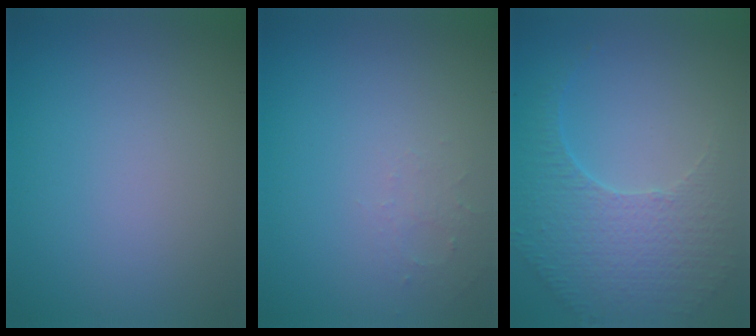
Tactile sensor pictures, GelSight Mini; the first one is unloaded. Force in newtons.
{"total": 1.2, "press": 1.2, "slide": 0.3}
{"total": 5.1, "press": 3.7, "slide": 3.6}